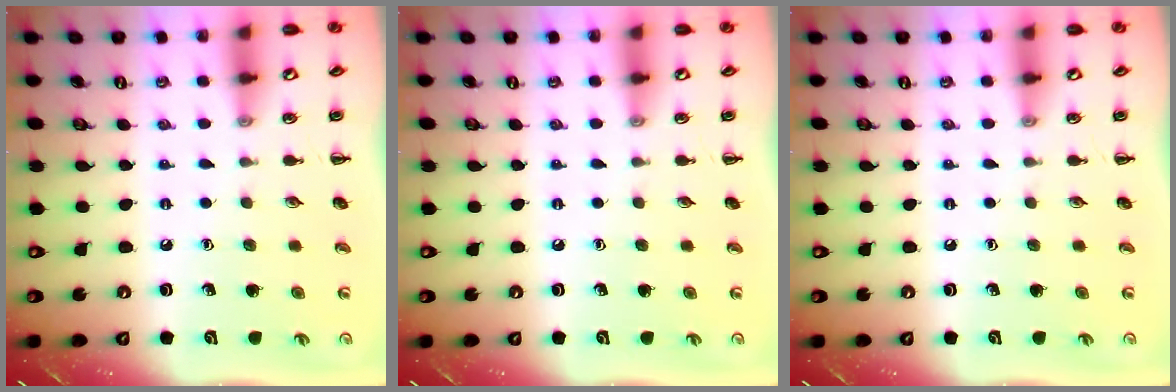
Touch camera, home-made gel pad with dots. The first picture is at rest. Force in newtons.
{"total": 0.0}
{"total": 0.0}